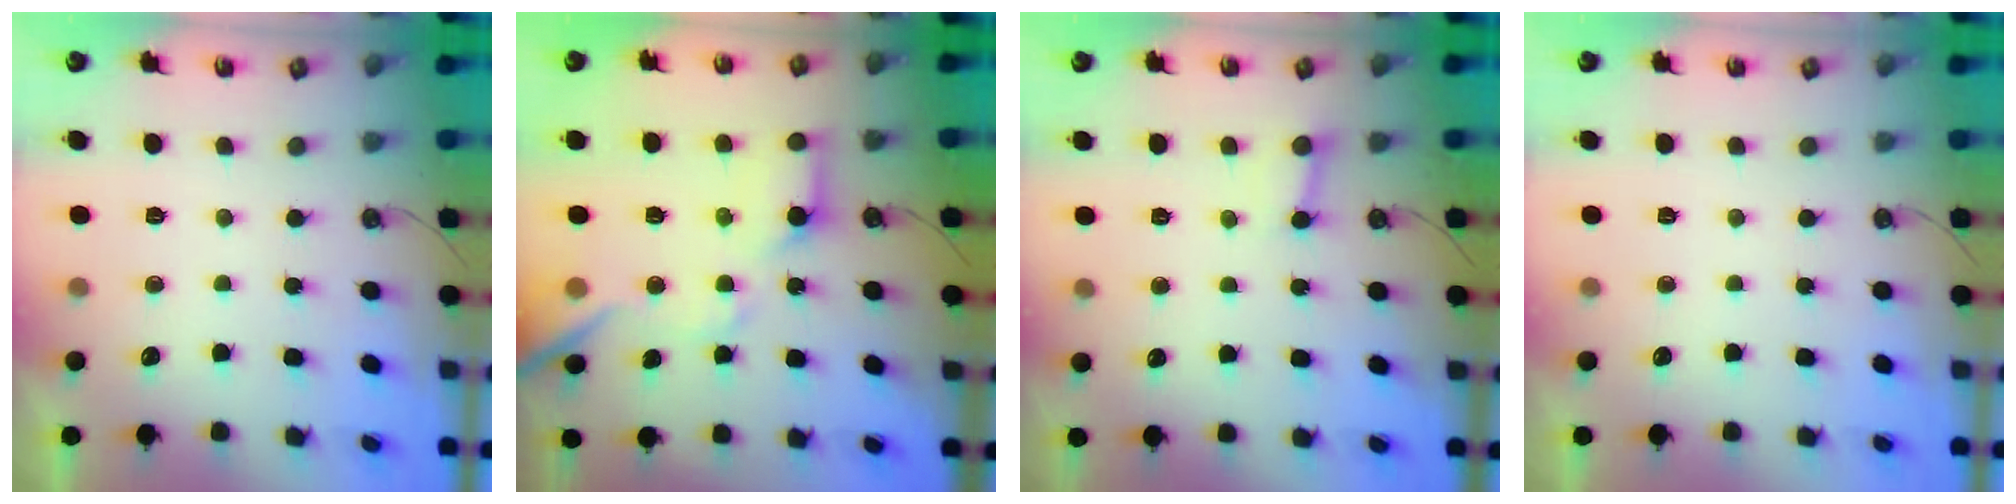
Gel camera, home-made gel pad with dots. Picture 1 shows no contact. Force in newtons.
{"total": 13.5, "press": 13.4, "slide": 1.5}
{"total": 2.7, "press": 2.7, "slide": 0.3}
{"total": 0.0}